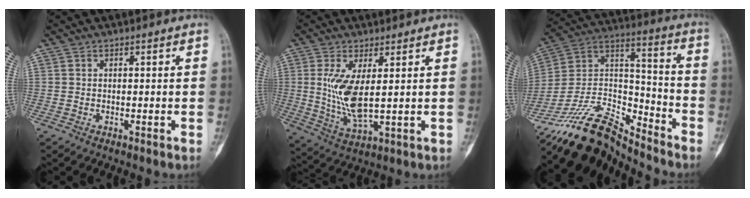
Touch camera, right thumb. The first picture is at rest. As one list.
[{"total": 9.4, "force": [1.5, 3.4, 8.6], "torque": [-0.180, -0.023, 0.040]}, {"total": 16.0, "force": [-14.7, 4.8, 4.1], "torque": [-0.061, 0.125, -0.275]}]